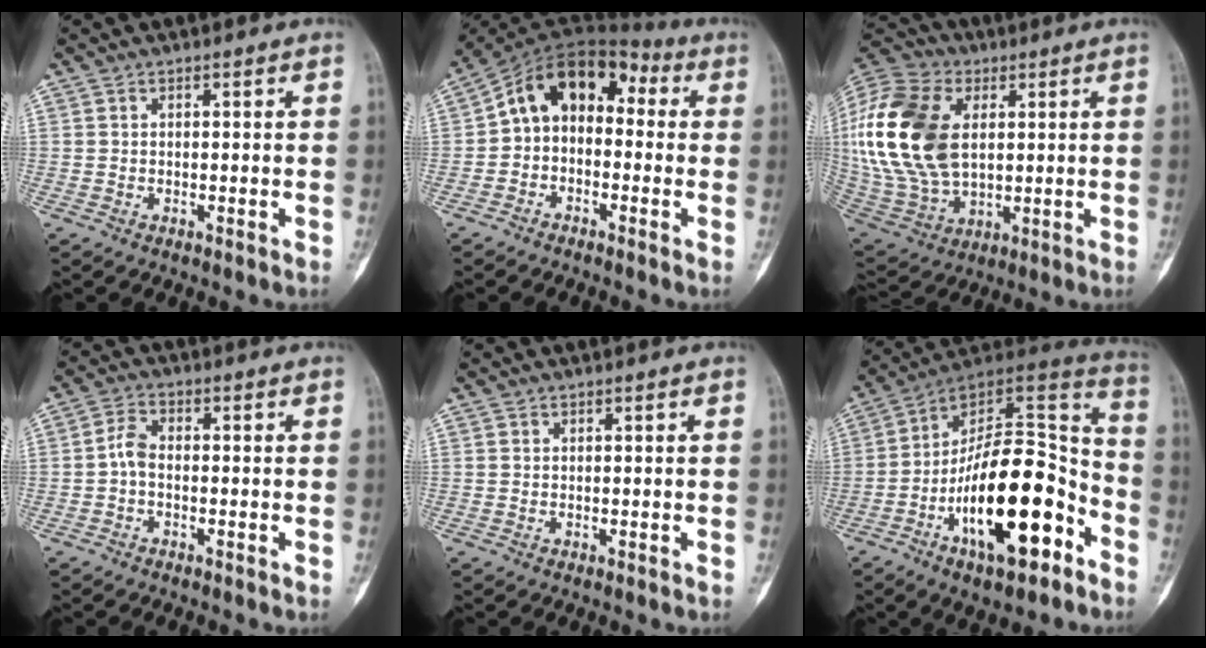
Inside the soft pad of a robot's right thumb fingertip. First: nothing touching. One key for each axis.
{"total": 11.5, "fx": 0.2, "fy": 8.2, "fz": 8.1, "tx": -0.102, "ty": 0.053, "tz": -0.018}
{"total": 25.3, "fx": 4.0, "fy": 16.1, "fz": 19.1, "tx": -0.410, "ty": -0.008, "tz": 0.079}
{"total": 3.3, "fx": -0.8, "fy": 1.9, "fz": 2.6, "tx": -0.052, "ty": 0.014, "tz": -0.025}
{"total": 0.0}
{"total": 24.7, "fx": -10.0, "fy": 10.1, "fz": 20.2, "tx": -0.323, "ty": 0.071, "tz": -0.155}